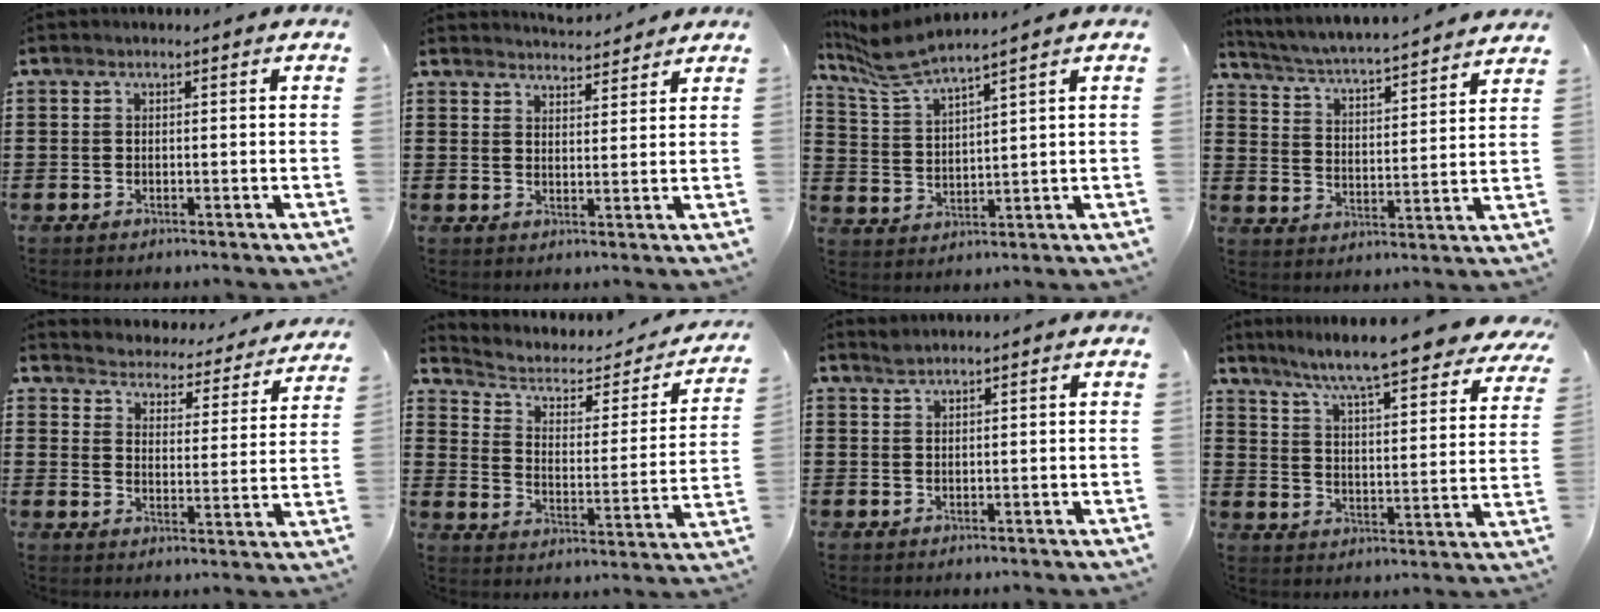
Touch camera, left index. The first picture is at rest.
{"total": 3.5, "force": [3.5, 0.2, 0.2], "torque": [-0.014, -0.012, 0.066]}
{"total": 5.9, "force": [5.2, 0.3, 2.7], "torque": [-0.075, -0.021, 0.092]}
{"total": 3.9, "force": [3.8, -0.6, 1.0], "torque": [-0.040, -0.039, 0.056]}
{"total": 3.6, "force": [3.6, 0.0, -0.4], "torque": [-0.018, -0.038, 0.055]}
{"total": 3.4, "force": [2.1, 2.0, 1.8], "torque": [-0.052, -0.013, 0.027]}
{"total": 1.1, "force": [1.0, 0.0, 0.3], "torque": [-0.008, -0.001, 0.020]}
{"total": 8.2, "force": [7.4, -0.7, 3.6], "torque": [-0.099, -0.053, 0.121]}